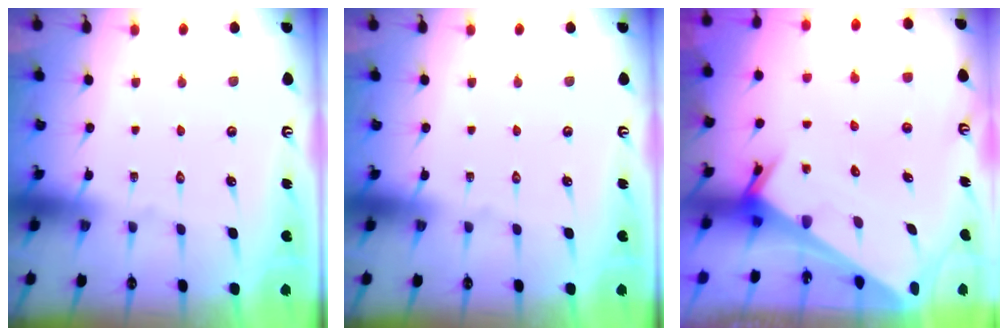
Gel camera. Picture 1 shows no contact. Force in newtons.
{"total": 0.0}
{"total": 3.2, "press": 3.2, "slide": 0.2}